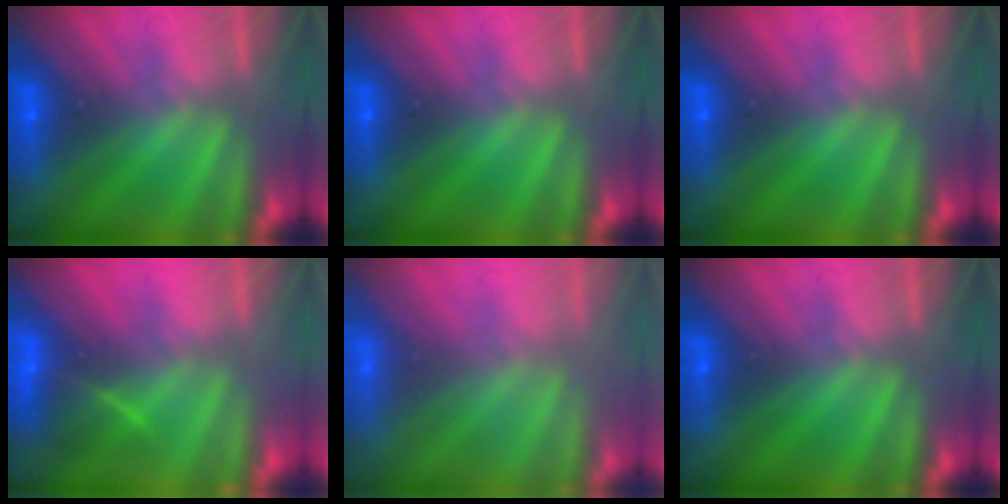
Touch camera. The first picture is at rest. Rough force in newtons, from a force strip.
{"total": 0.0}
{"total": 0.0}
{"total": 2.8}
{"total": 2.3}
{"total": 0.0}